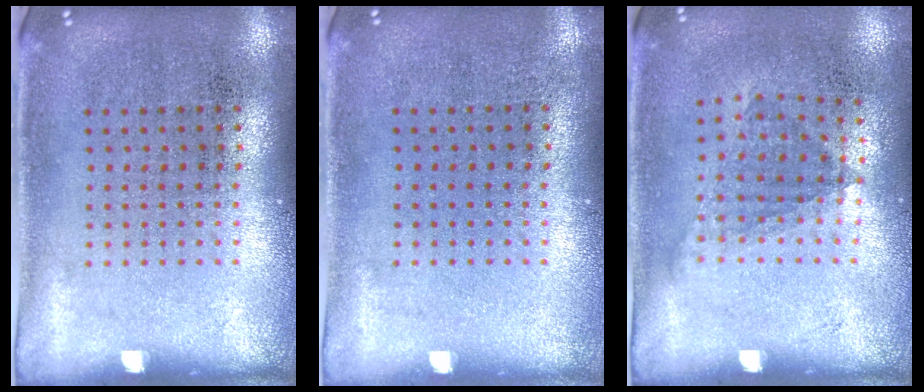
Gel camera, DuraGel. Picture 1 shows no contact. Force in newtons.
{"total": 0.0}
{"total": 1.1, "press": 0.8, "slide": 0.7}